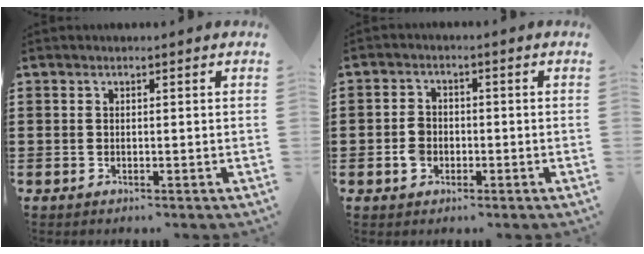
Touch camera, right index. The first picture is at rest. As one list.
[{"total": 3.4, "force": [-1.0, 2.7, 1.8], "torque": [-0.045, 0.003, -0.020]}]